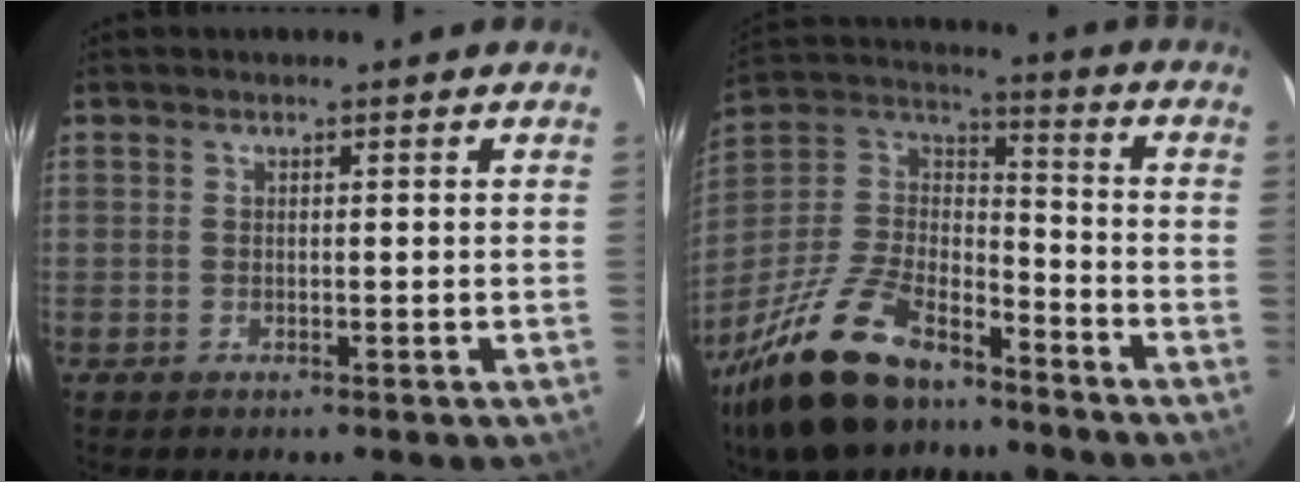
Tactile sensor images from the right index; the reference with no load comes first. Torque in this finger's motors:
{"motor_torque": [1.06, -1.08, 0.90, 0.21]}